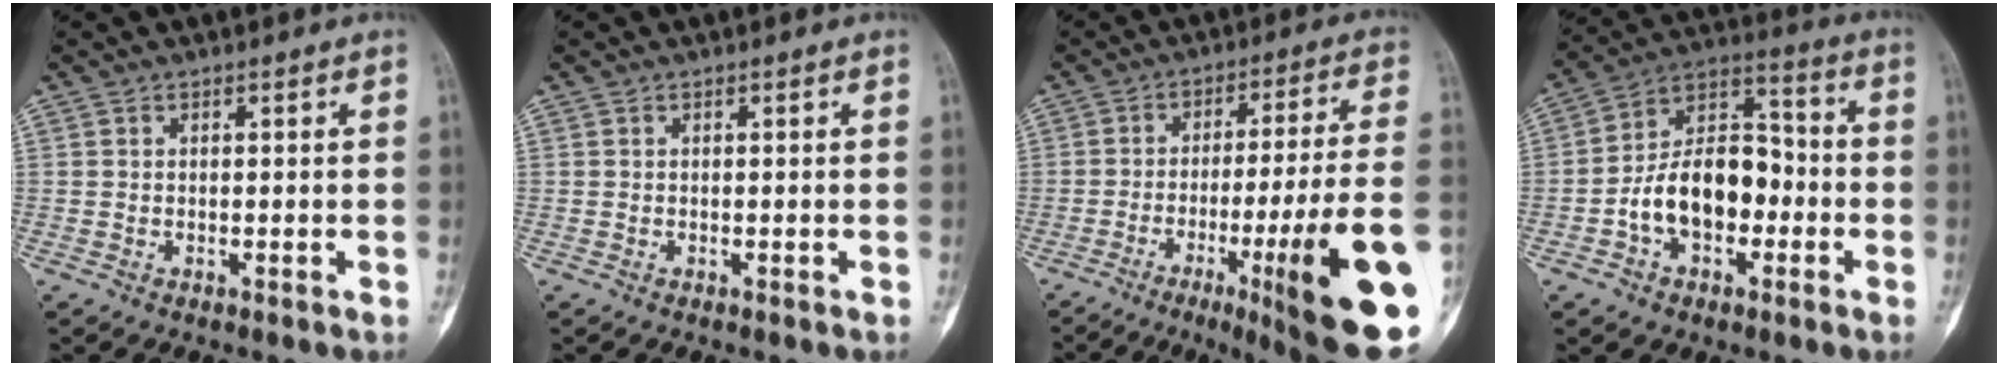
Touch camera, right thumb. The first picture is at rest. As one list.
[{"total": 0.0}, {"total": 23.6, "force": [-8.2, 1.9, 22.1], "torque": [-0.265, 0.010, -0.114]}, {"total": 15.0, "force": [-3.6, 9.6, 11.0], "torque": [-0.162, 0.052, -0.067]}]